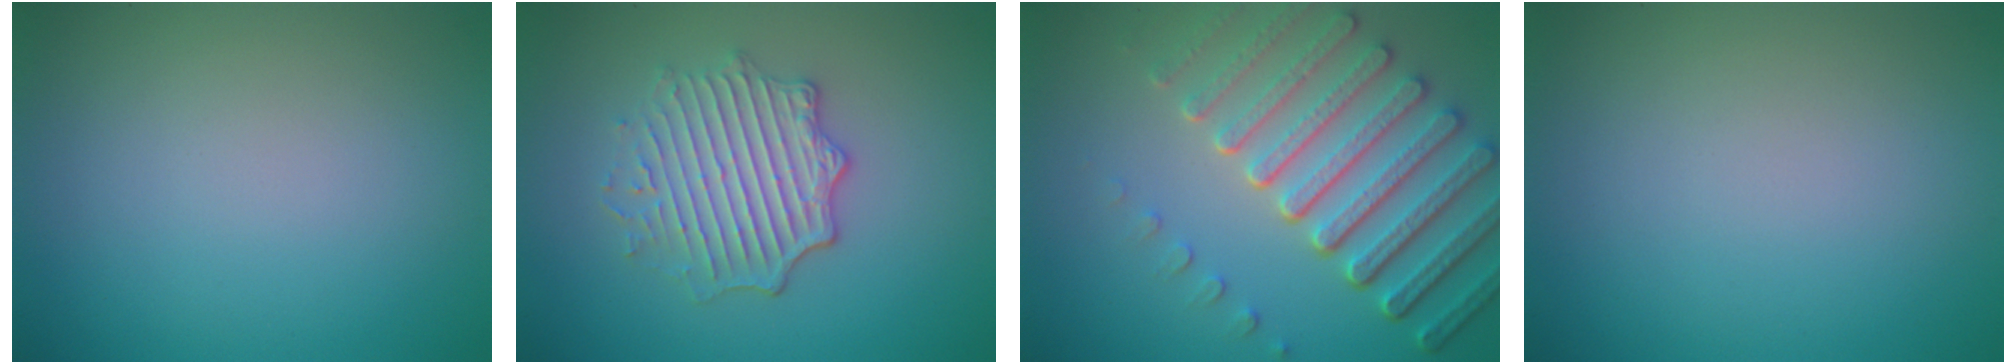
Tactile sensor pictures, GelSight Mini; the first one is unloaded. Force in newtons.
{"total": 4.5, "press": 3.9, "slide": 2.3}
{"total": 7.5, "press": 5.6, "slide": 5.0}
{"total": 0.0}